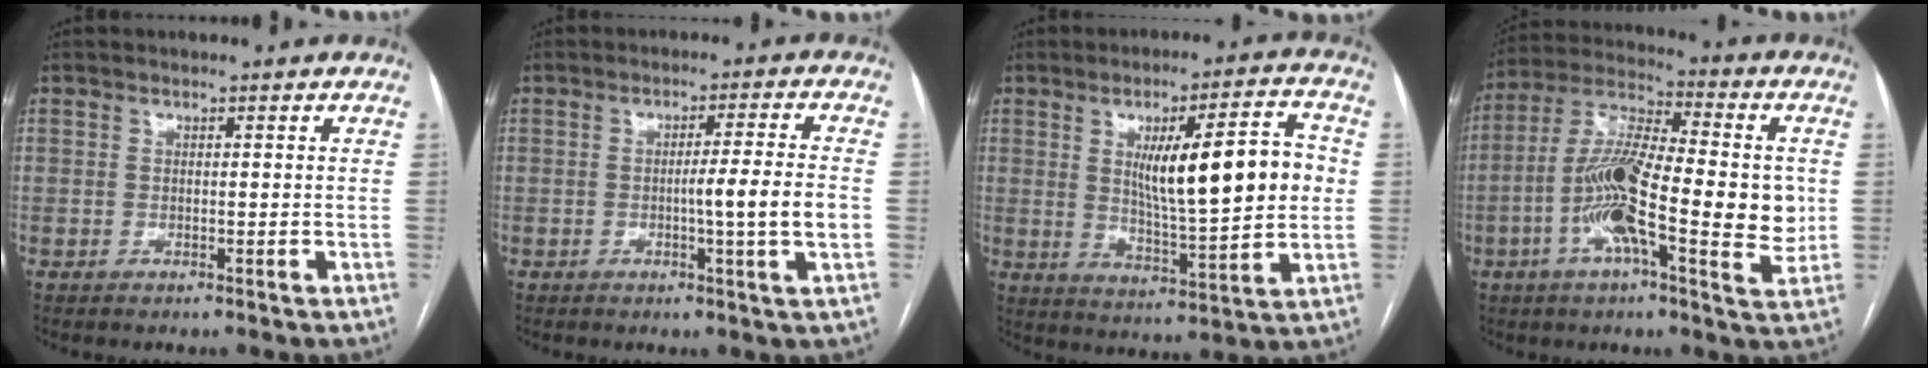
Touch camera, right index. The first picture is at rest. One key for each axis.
{"total": 7.0, "fx": -1.1, "fy": -1.0, "fz": 6.8, "tx": -0.098, "ty": -0.001, "tz": -0.016}
{"total": 15.6, "fx": 2.4, "fy": 2.4, "fz": 15.2, "tx": -0.234, "ty": 0.010, "tz": 0.042}
{"total": 17.8, "fx": -2.4, "fy": 4.3, "fz": 17.1, "tx": -0.307, "ty": 0.006, "tz": -0.047}